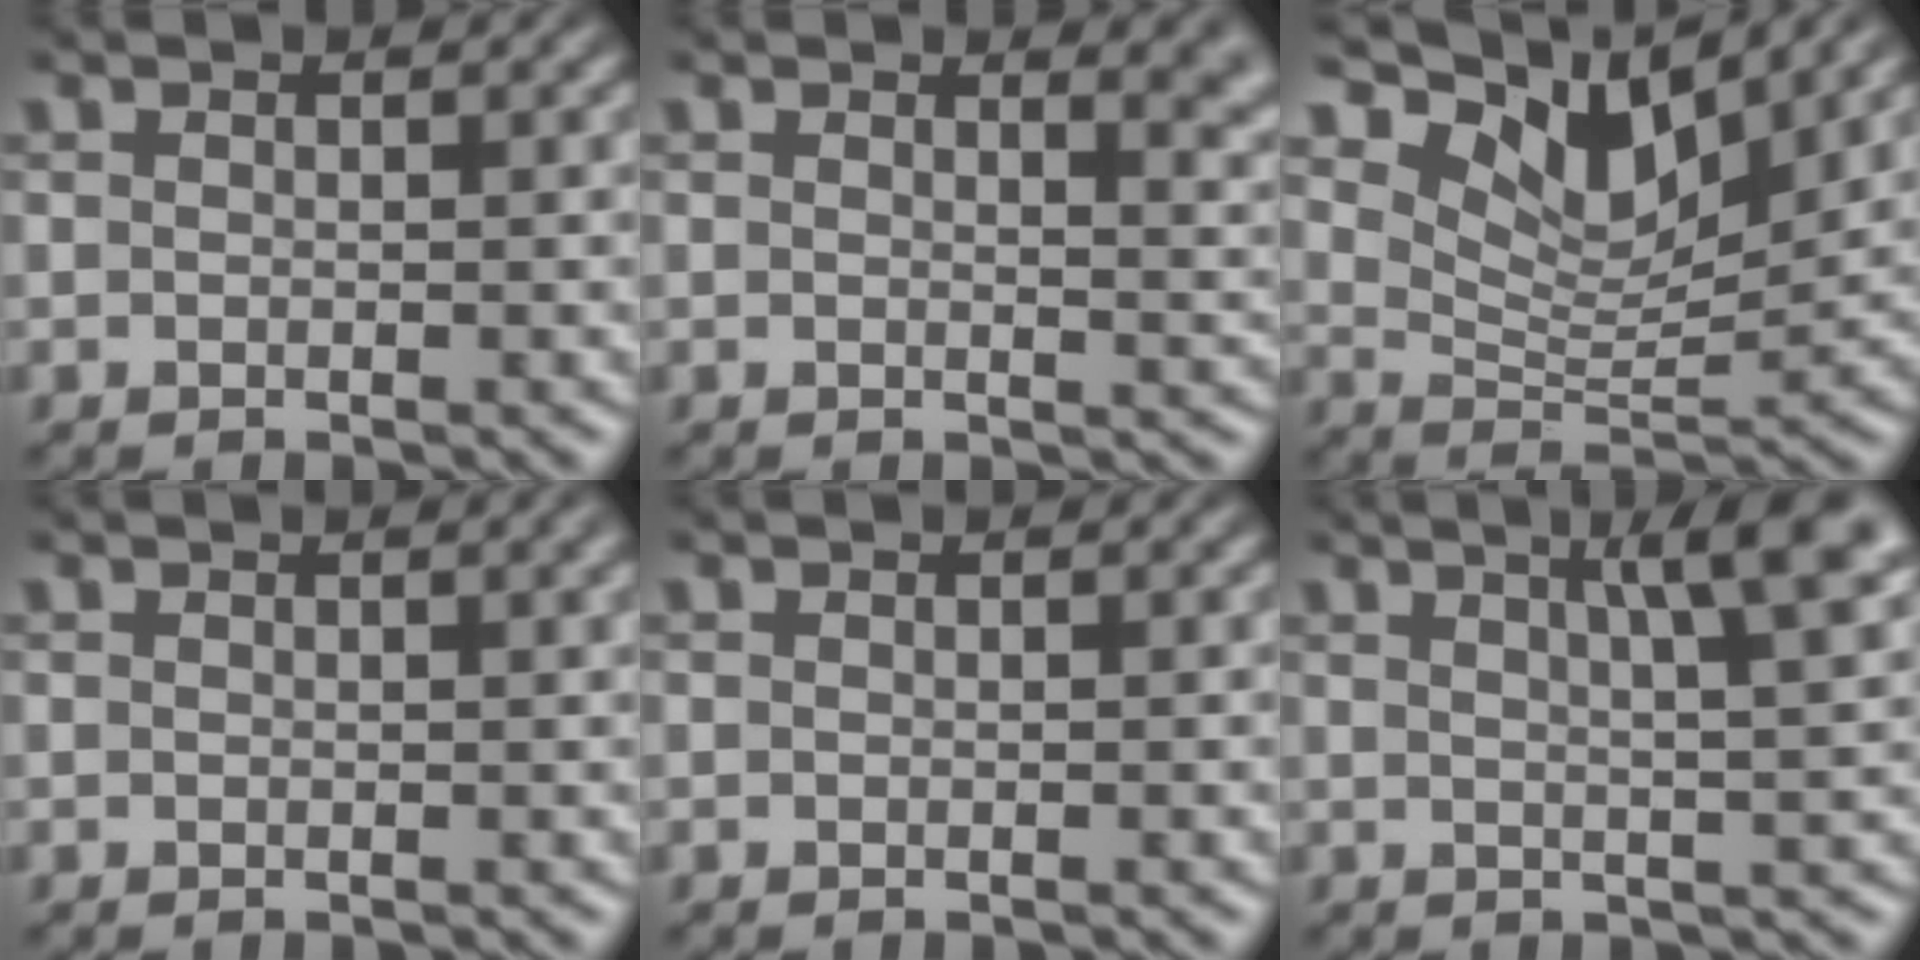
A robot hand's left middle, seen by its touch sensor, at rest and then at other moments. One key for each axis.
{"total": 3.6, "fx": 2.2, "fy": 1.4, "fz": 2.4, "tx": -0.012, "ty": 0.000, "tz": 0.029}
{"total": 8.2, "fx": 5.7, "fy": 3.1, "fz": 5.0, "tx": -0.087, "ty": 0.000, "tz": 0.099}
{"total": 1.5, "fx": 0.7, "fy": 0.4, "fz": 1.2, "tx": -0.012, "ty": 0.005, "tz": 0.008}
{"total": 0.0}
{"total": 6.3, "fx": 2.9, "fy": 1.3, "fz": 5.5, "tx": -0.051, "ty": 0.018, "tz": 0.034}